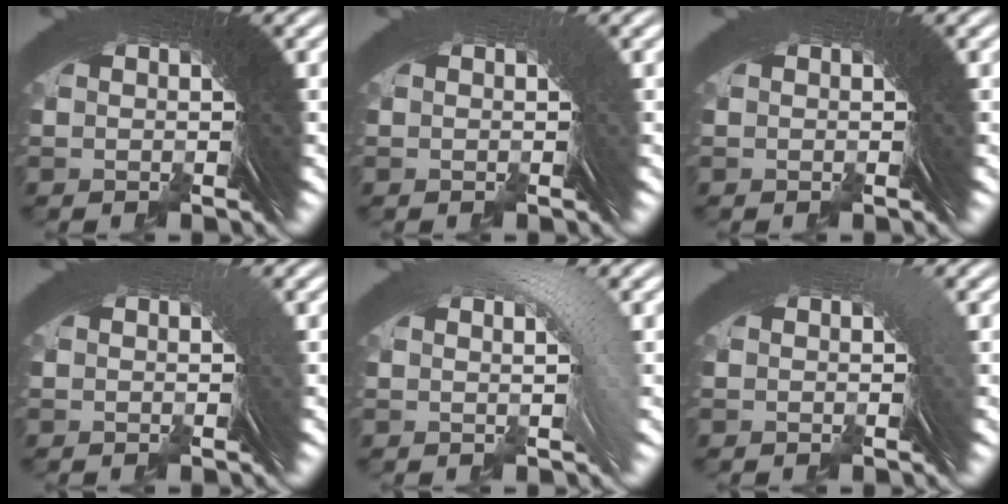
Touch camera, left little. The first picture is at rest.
{"total": 2.6, "force": [0.3, -1.1, -2.3], "torque": [0.038, 0.010, 0.004]}
{"total": 0.6, "force": [0.1, -0.2, -0.5], "torque": [0.010, 0.003, 0.001]}
{"total": 4.6, "force": [0.1, -2.1, -4.1], "torque": [0.058, 0.009, 0.004]}
{"total": 21.8, "force": [0.4, -11.1, -18.8], "torque": [0.271, 0.042, -0.009]}
{"total": 8.0, "force": [-0.2, -3.9, -7.0], "torque": [0.089, 0.011, 0.000]}